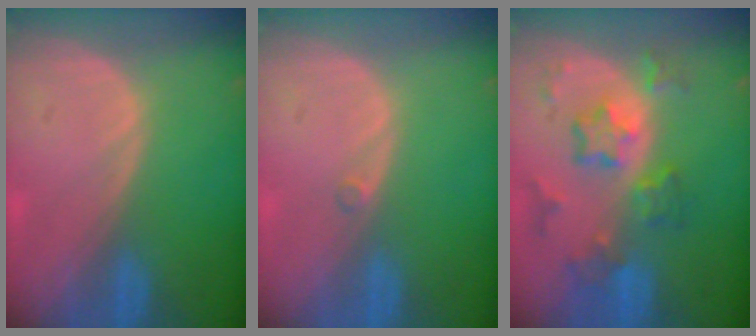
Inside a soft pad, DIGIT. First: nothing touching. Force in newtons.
{"total": 0.5, "press": 0.5, "slide": 0.2}
{"total": 8.2, "press": 7.2, "slide": 3.9}